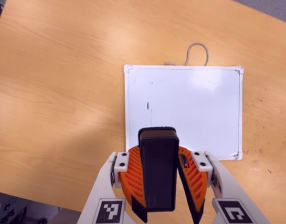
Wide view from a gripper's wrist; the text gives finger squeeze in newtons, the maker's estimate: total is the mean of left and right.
{"total": 9.1, "left": 9.3, "right": 8.8}